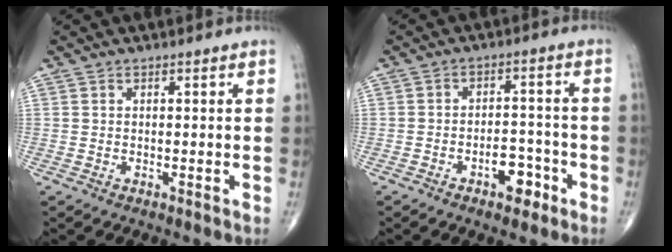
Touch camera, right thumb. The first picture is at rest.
{"total": 5.9, "force": [-3.1, 3.1, 3.8], "torque": [-0.034, 0.028, -0.046]}